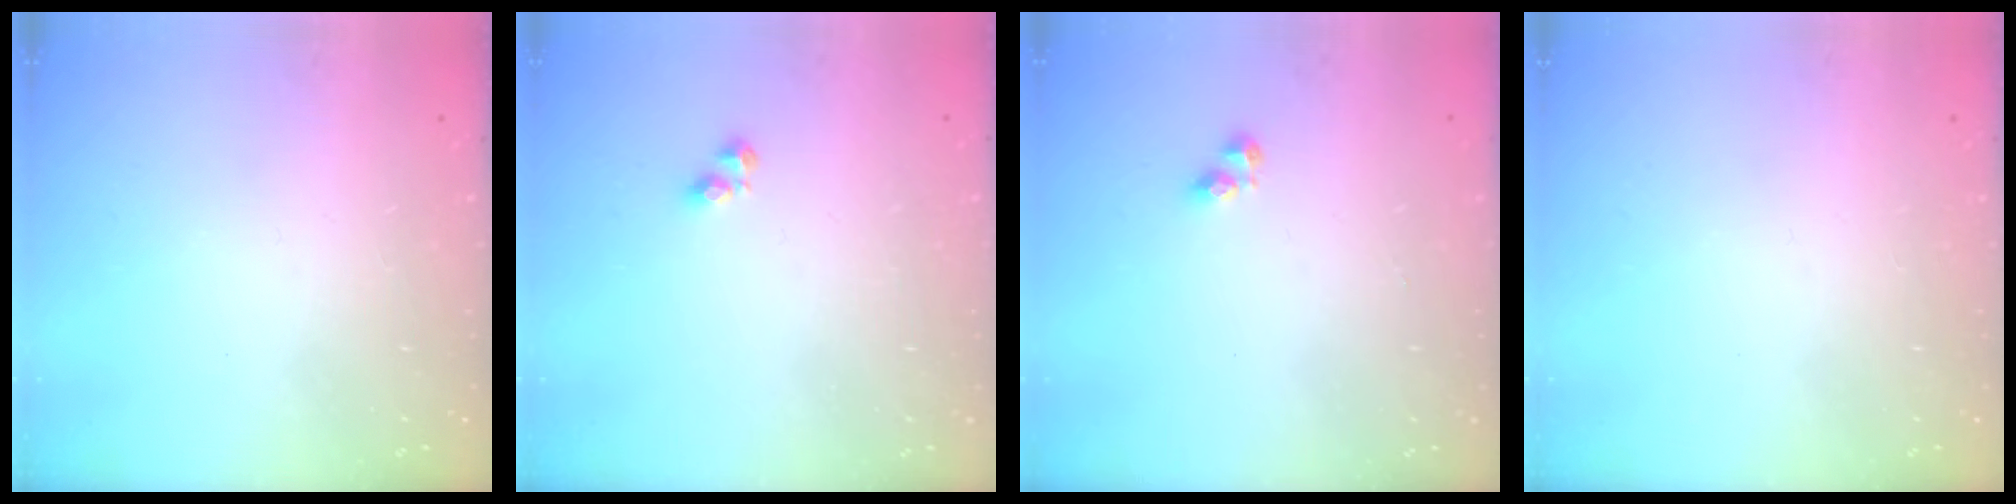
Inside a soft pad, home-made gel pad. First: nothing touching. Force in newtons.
{"total": 3.2, "press": 3.1, "slide": 0.4}
{"total": 3.4, "press": 3.4, "slide": 0.3}
{"total": 0.0}